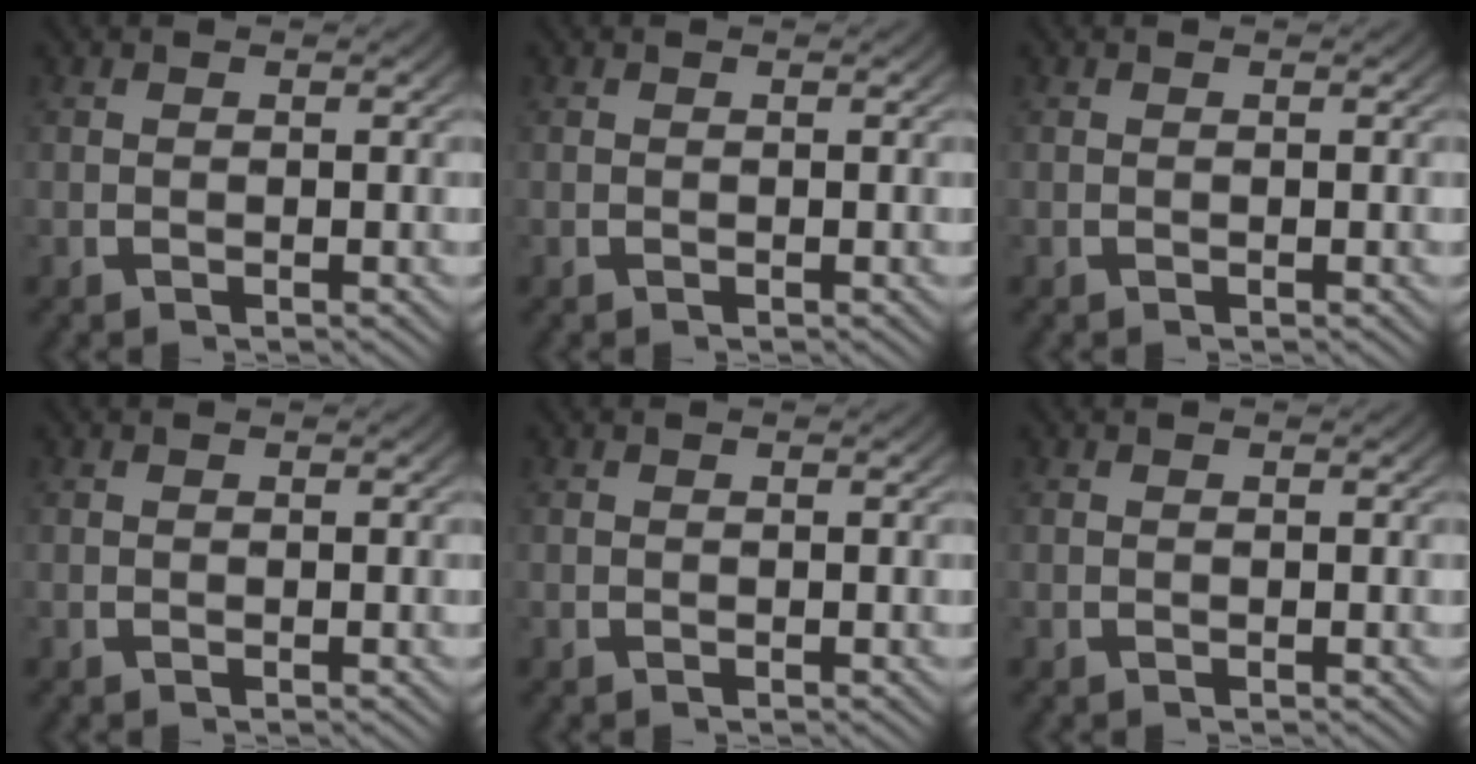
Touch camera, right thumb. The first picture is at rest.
{"total": 0.0}
{"total": 0.0}
{"total": 0.0}
{"total": 0.0}
{"total": 0.0}